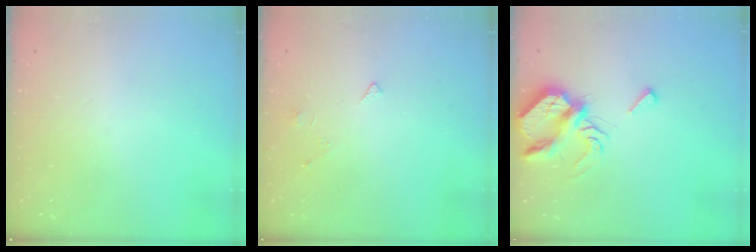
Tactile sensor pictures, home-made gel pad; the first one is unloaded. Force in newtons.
{"total": 2.2, "press": 2.1, "slide": 0.4}
{"total": 7.2, "press": 7.1, "slide": 0.9}